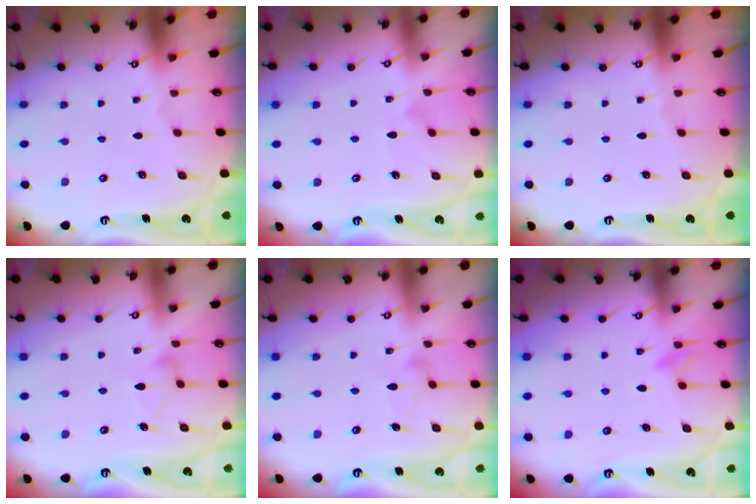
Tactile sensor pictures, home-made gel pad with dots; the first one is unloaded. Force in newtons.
{"total": 6.3, "press": 6.3, "slide": 0.3}
{"total": 0.0}
{"total": 7.0, "press": 6.9, "slide": 0.4}
{"total": 7.8, "press": 7.7, "slide": 0.4}
{"total": 8.0, "press": 7.9, "slide": 0.9}